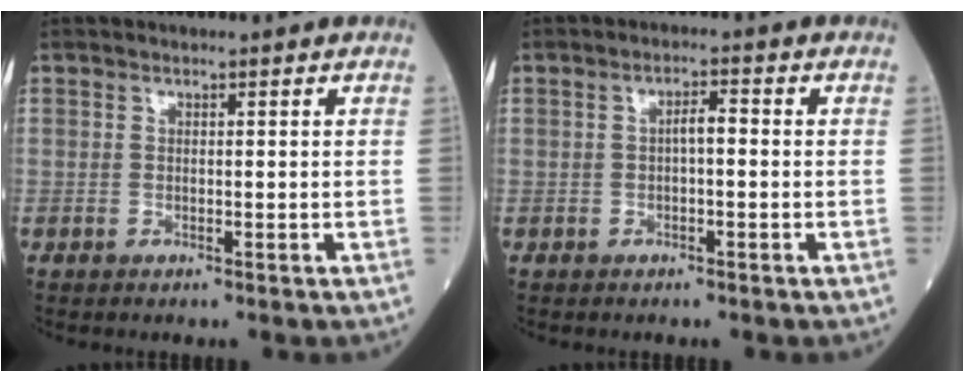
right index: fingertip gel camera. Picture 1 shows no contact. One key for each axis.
{"total": 2.3, "fx": 0.0, "fy": 0.5, "fz": 2.2, "tx": -0.040, "ty": 0.005, "tz": 0.000}